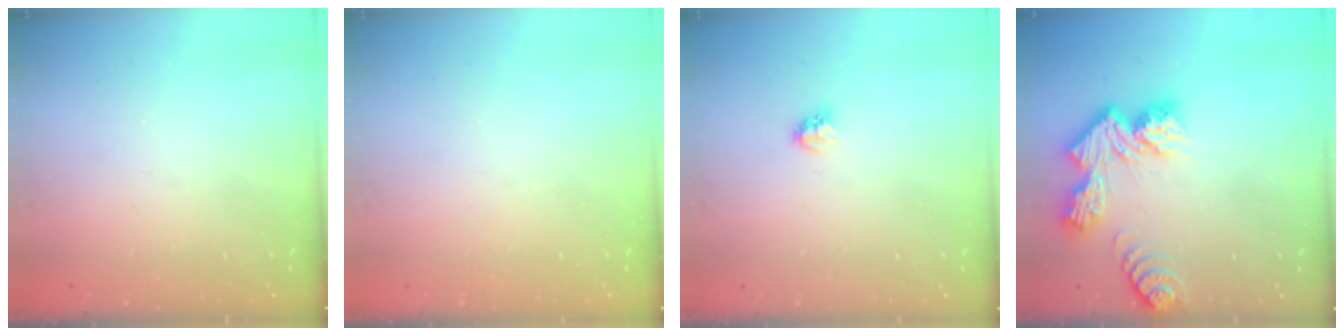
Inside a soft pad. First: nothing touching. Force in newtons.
{"total": 0.0}
{"total": 2.8, "press": 2.8, "slide": 0.3}
{"total": 12.2, "press": 12.1, "slide": 1.0}